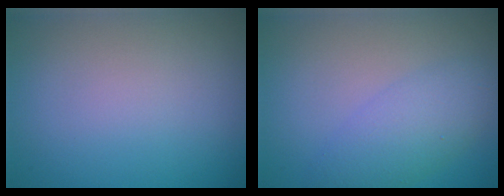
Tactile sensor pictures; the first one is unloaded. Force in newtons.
{"total": 3.6, "press": 3.6, "slide": 0.0}